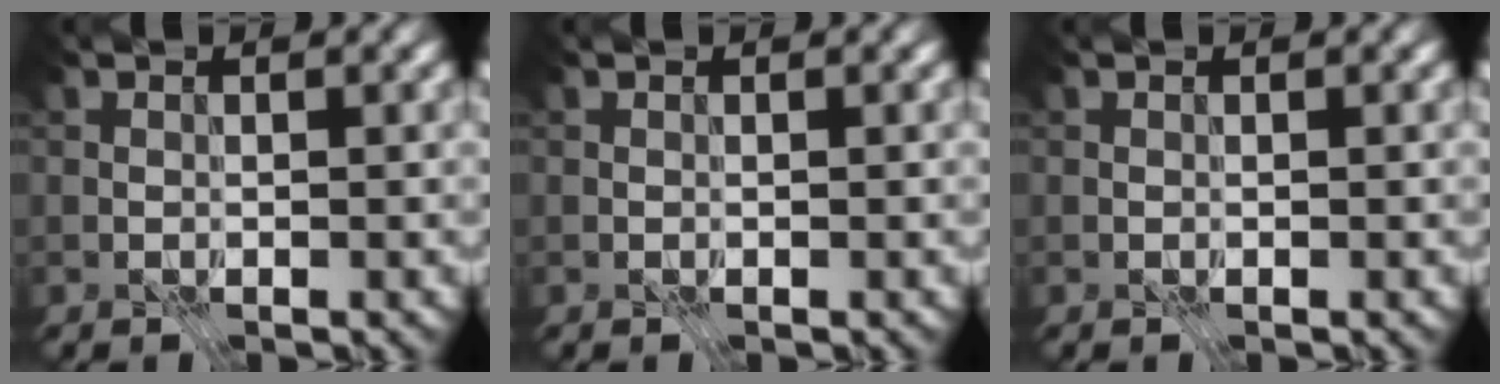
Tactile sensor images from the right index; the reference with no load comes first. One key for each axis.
{"total": 0.0}
{"total": 0.0}